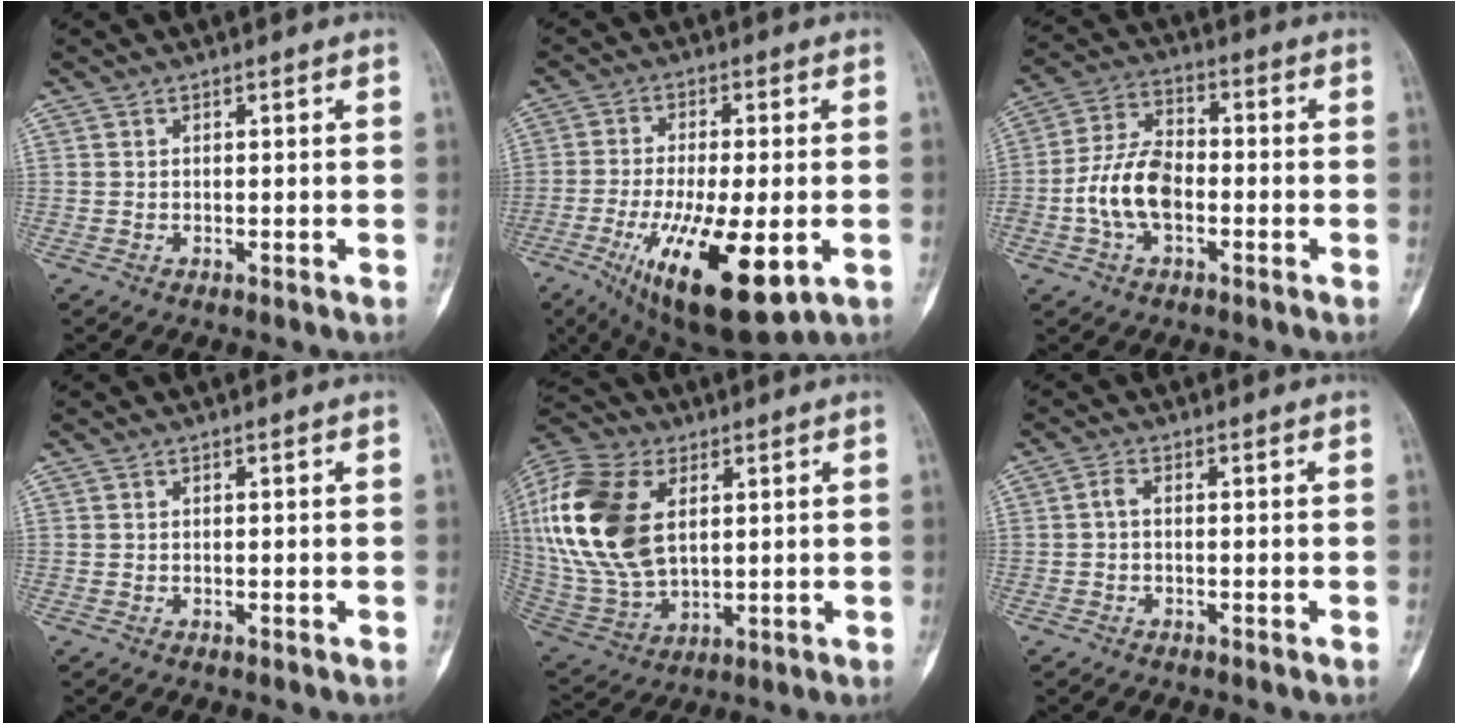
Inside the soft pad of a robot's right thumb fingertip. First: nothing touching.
{"total": 18.6, "force": [-6.0, 6.1, 16.5], "torque": [-0.294, -0.021, -0.083]}
{"total": 10.6, "force": [-2.5, 6.3, 8.2], "torque": [-0.154, 0.032, -0.055]}
{"total": 0.0}
{"total": 23.2, "force": [5.2, 14.1, 17.7], "torque": [-0.387, -0.013, 0.100]}
{"total": 1.5, "force": [-0.3, 0.7, 1.3], "torque": [-0.025, 0.002, -0.009]}